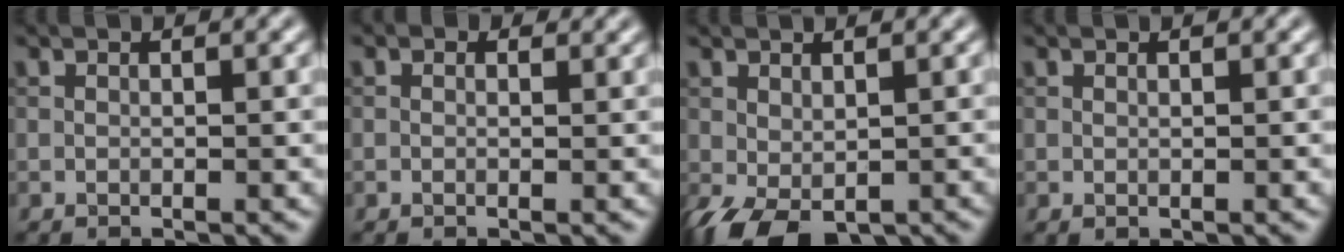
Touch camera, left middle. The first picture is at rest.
{"total": 1.0, "force": [0.5, 0.7, 0.5], "torque": [-0.009, -0.005, -0.002]}
{"total": 4.3, "force": [-1.6, 2.5, 3.1], "torque": [-0.065, -0.008, -0.019]}
{"total": 0.0}